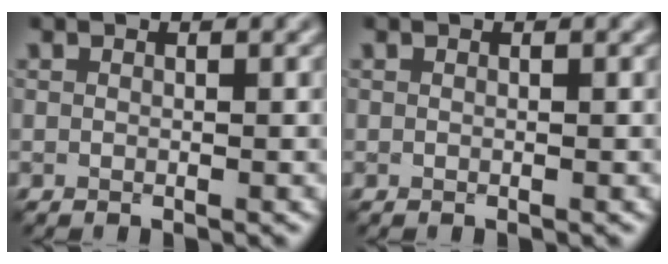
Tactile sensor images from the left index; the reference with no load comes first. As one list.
[{"total": 0.0}]